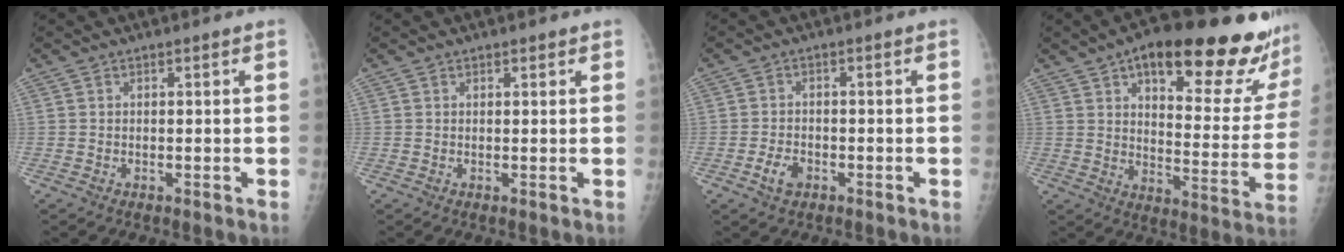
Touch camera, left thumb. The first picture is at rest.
{"total": 0.8, "force": [0.5, 0.4, 0.4], "torque": [-0.001, -0.002, 0.005]}
{"total": 3.4, "force": [-1.7, 2.2, 2.0], "torque": [-0.034, 0.011, -0.028]}
{"total": 26.6, "force": [17.7, 8.6, 17.9], "torque": [-0.199, -0.060, 0.235]}